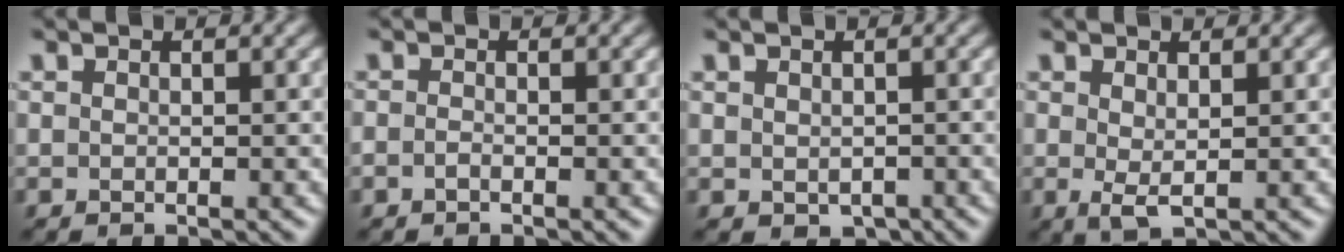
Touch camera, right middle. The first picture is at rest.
{"total": 0.6, "force": [-0.4, 0.2, 0.4], "torque": [-0.011, -0.002, -0.009]}
{"total": 1.5, "force": [-0.5, 1.1, 1.0], "torque": [-0.016, -0.012, -0.002]}
{"total": 1.6, "force": [0.3, 0.4, 1.5], "torque": [-0.030, -0.005, 0.007]}